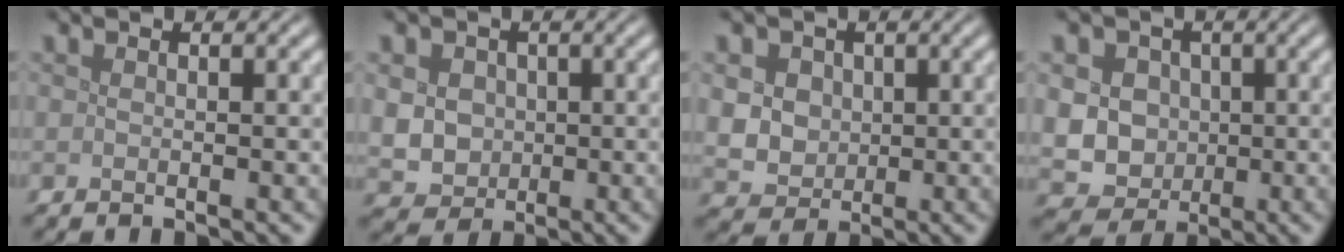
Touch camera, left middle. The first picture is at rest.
{"total": 3.9, "force": [0.4, 3.5, 1.7], "torque": [-0.038, 0.003, 0.000]}
{"total": 5.1, "force": [1.1, 4.4, 2.3], "torque": [-0.055, 0.014, 0.019]}
{"total": 7.9, "force": [0.7, 7.2, 3.3], "torque": [-0.057, 0.018, -0.009]}